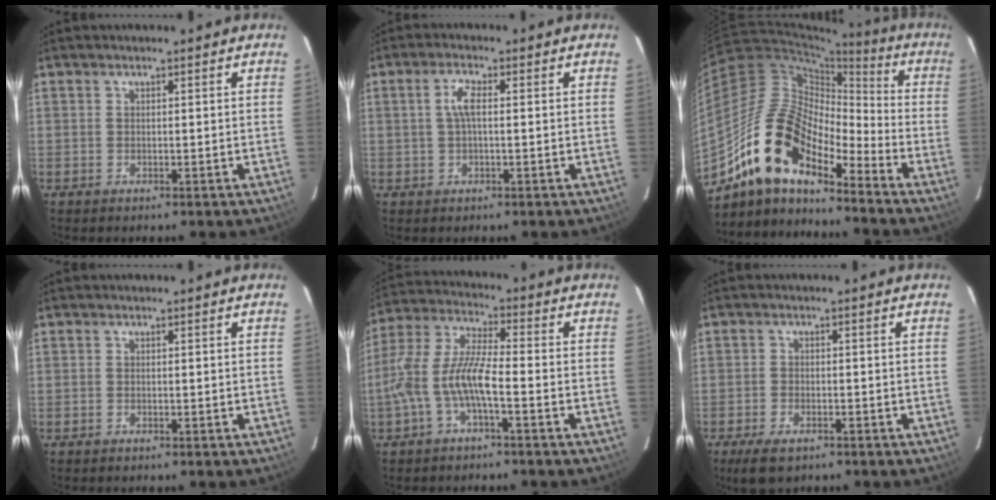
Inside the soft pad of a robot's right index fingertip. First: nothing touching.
{"total": 3.3, "force": [0.3, 1.0, 3.1], "torque": [-0.064, 0.006, 0.005]}
{"total": 16.2, "force": [-12.1, 5.6, 9.1], "torque": [-0.160, 0.003, -0.244]}
{"total": 0.0}
{"total": 9.9, "force": [-3.4, 2.1, 9.0], "torque": [-0.205, 0.009, -0.065]}
{"total": 5.3, "force": [-3.6, 2.4, 3.1], "torque": [-0.081, -0.014, -0.063]}